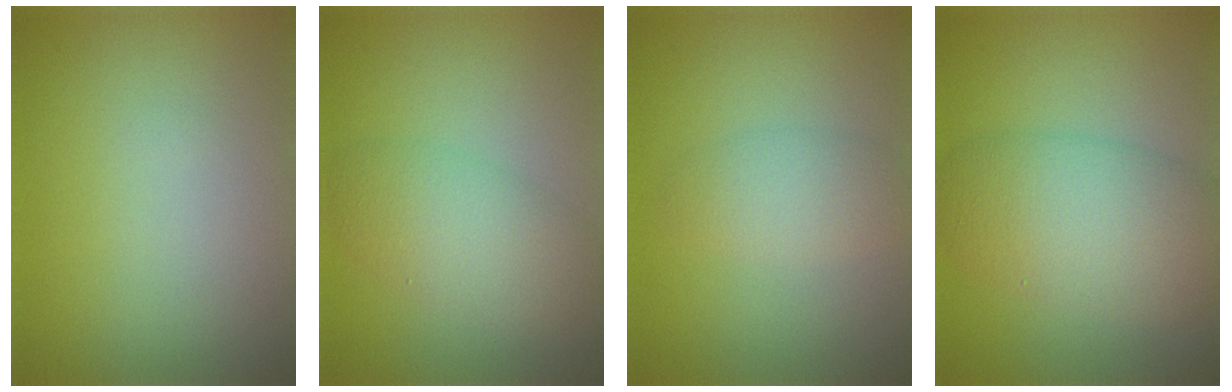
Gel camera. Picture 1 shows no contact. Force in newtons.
{"total": 4.5, "press": 4.5, "slide": 0.2}
{"total": 2.5, "press": 2.5, "slide": 0.0}
{"total": 6.9, "press": 6.9, "slide": 0.5}